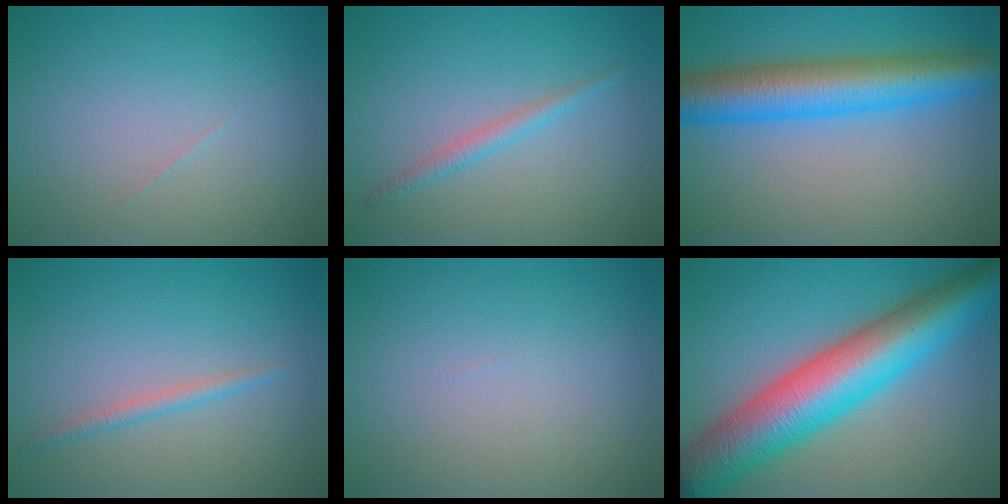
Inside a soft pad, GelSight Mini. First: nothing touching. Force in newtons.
{"total": 1.5, "press": 1.4, "slide": 0.1}
{"total": 8.1, "press": 8.1, "slide": 0.2}
{"total": 1.2, "press": 1.2, "slide": 0.0}
{"total": 0.0}
{"total": 11.9, "press": 11.9, "slide": 0.2}